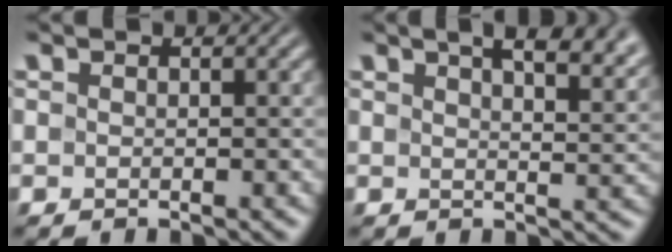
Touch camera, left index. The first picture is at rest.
{"total": 9.2, "force": [6.0, 3.7, 6.0], "torque": [-0.029, 0.035, 0.047]}